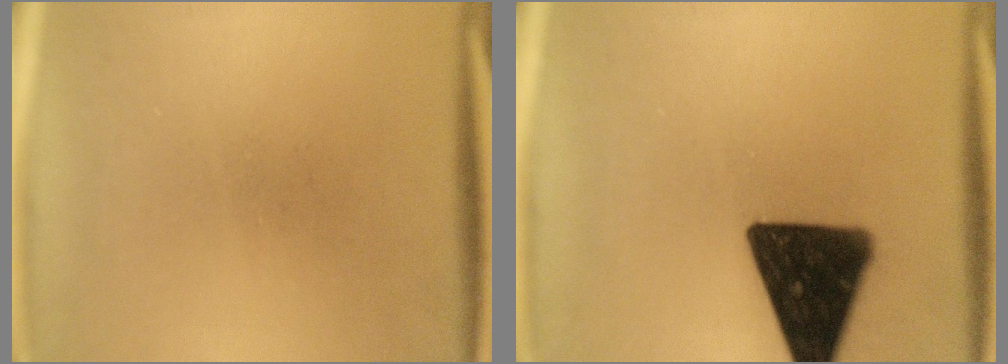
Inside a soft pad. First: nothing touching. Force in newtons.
{"total": 17.4}